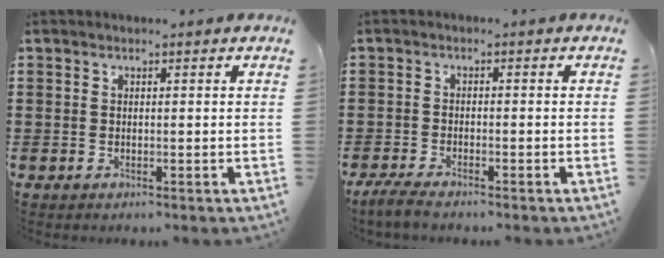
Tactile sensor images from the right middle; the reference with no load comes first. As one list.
[{"total": 2.7, "force": [-2.5, 0.5, 1.1], "torque": [-0.033, -0.004, -0.054]}]